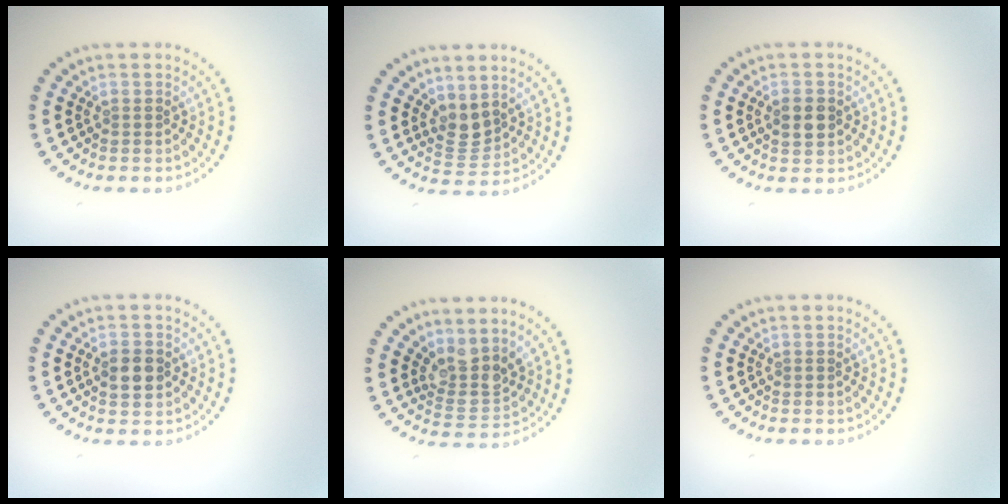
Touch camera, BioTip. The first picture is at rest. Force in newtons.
{"total": 2.2, "press": 1.7, "slide": 1.4}
{"total": 2.2, "press": 2.2, "slide": 0.0}
{"total": 2.9, "press": 2.9, "slide": 0.1}
{"total": 3.3, "press": 2.5, "slide": 2.1}
{"total": 0.0}